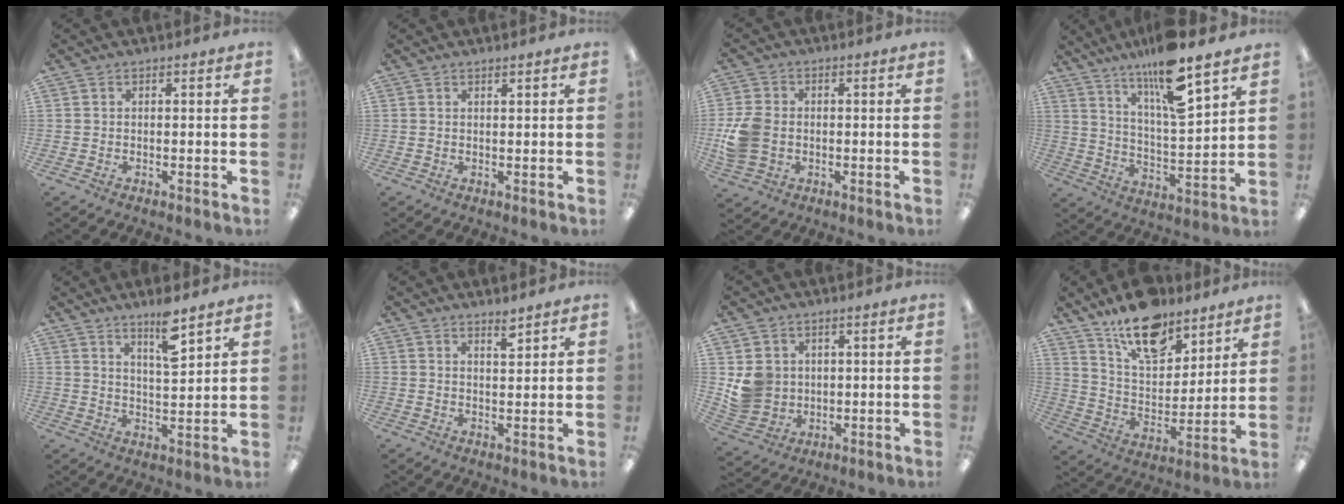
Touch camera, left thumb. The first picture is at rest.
{"total": 0.8, "force": [0.7, 0.0, 0.4], "torque": [-0.008, 0.000, 0.013]}
{"total": 8.8, "force": [-0.9, 7.1, 5.2], "torque": [-0.107, 0.014, -0.011]}
{"total": 13.6, "force": [10.7, 2.1, 8.2], "torque": [-0.149, -0.065, 0.179]}
{"total": 8.4, "force": [5.9, 1.9, 5.6], "torque": [-0.086, -0.036, 0.096]}
{"total": 3.2, "force": [2.8, 0.6, 1.5], "torque": [-0.011, -0.018, 0.044]}
{"total": 7.3, "force": [1.8, 6.9, 1.6], "torque": [-0.028, 0.003, 0.044]}
{"total": 16.7, "force": [12.3, 7.9, 7.9], "torque": [-0.128, -0.070, 0.220]}